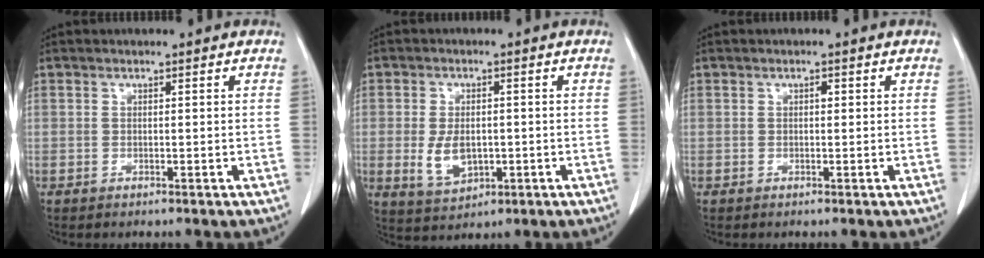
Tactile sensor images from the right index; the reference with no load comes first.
{"total": 5.8, "force": [-0.9, 3.4, 4.6], "torque": [-0.091, -0.005, -0.005]}
{"total": 0.6, "force": [0.1, 0.3, 0.5], "torque": [-0.008, 0.002, 0.001]}